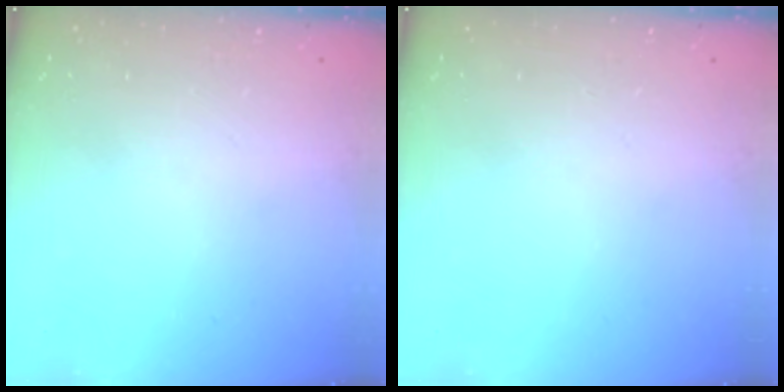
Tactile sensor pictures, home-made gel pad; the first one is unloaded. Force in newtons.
{"total": 0.0}